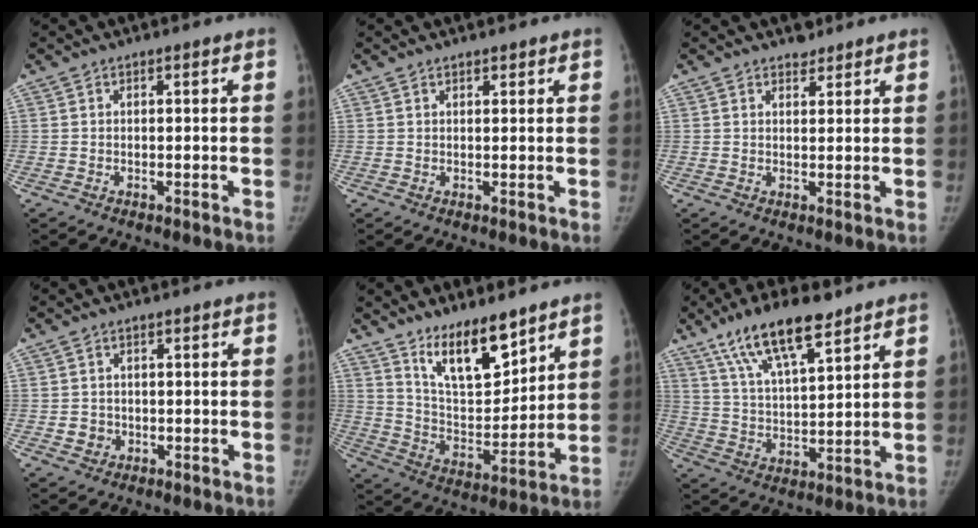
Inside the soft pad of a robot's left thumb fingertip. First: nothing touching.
{"total": 1.1, "force": [0.9, 0.5, 0.4], "torque": [-0.002, -0.005, 0.013]}
{"total": 2.2, "force": [1.8, 1.1, 0.3], "torque": [0.007, -0.012, 0.024]}
{"total": 2.3, "force": [-0.4, 2.2, 0.6], "torque": [0.000, 0.005, -0.002]}
{"total": 13.4, "force": [9.8, 4.8, 7.8], "torque": [-0.099, -0.076, 0.186]}
{"total": 14.4, "force": [9.5, 4.4, 9.9], "torque": [-0.160, -0.034, 0.176]}